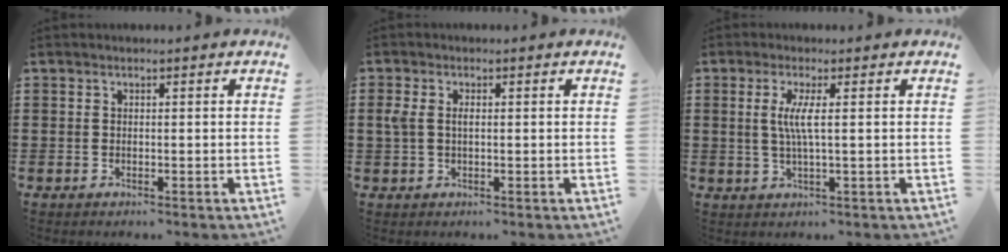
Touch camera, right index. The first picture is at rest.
{"total": 2.4, "force": [0.3, 1.3, 2.0], "torque": [-0.057, 0.001, -0.001]}
{"total": 4.0, "force": [0.4, 0.0, 4.0], "torque": [-0.085, -0.009, 0.003]}